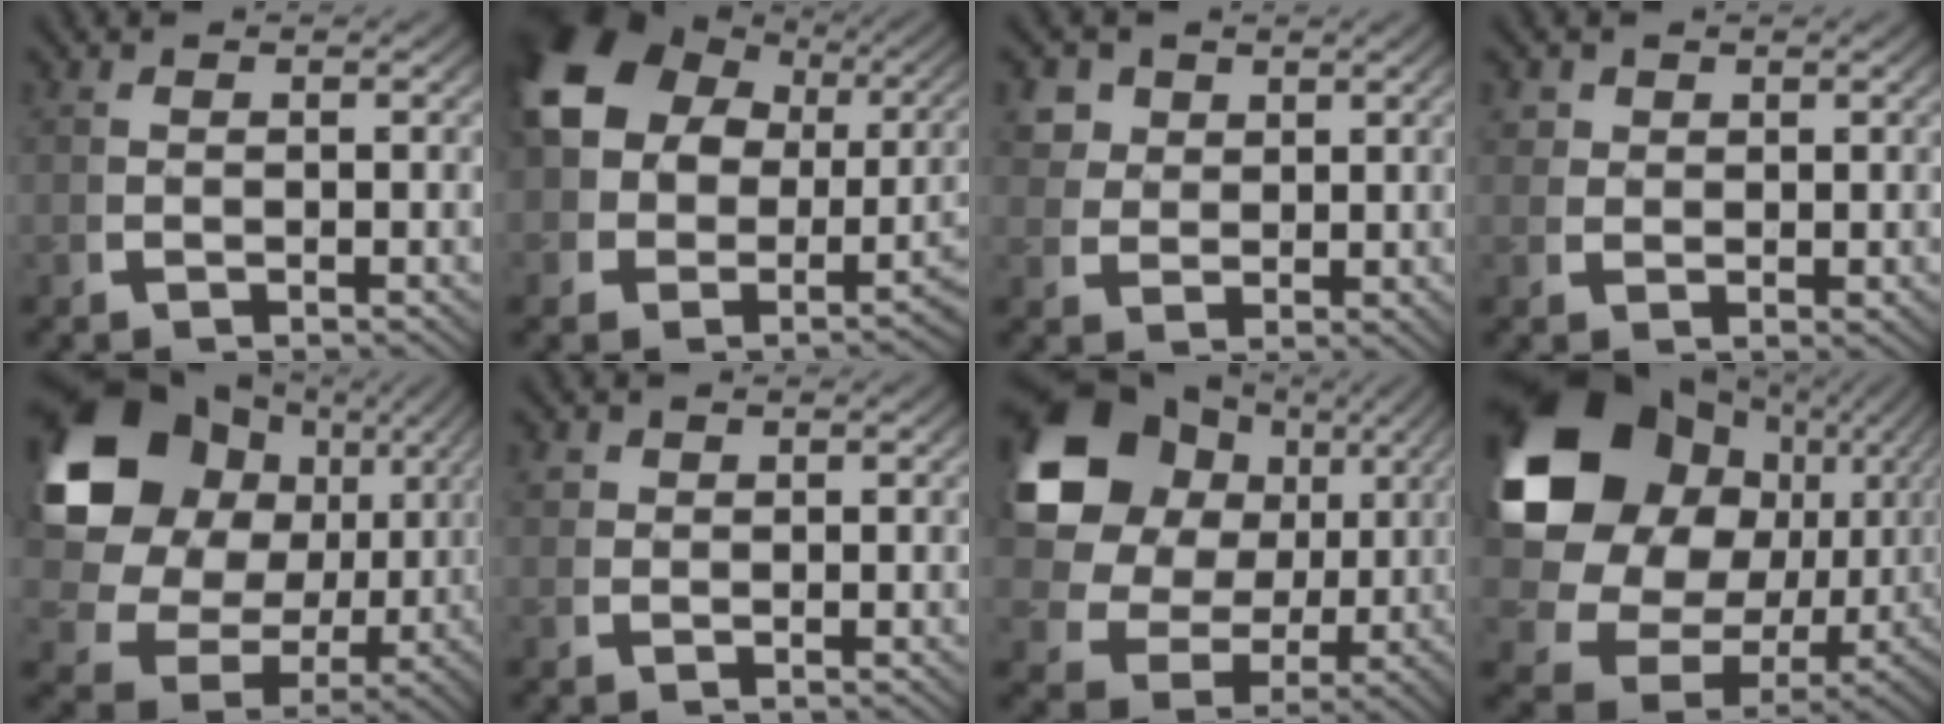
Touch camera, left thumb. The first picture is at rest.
{"total": 10.7, "force": [0.5, 8.6, 6.3], "torque": [-0.149, -0.025, 0.021]}
{"total": 4.8, "force": [2.1, 3.7, 2.2], "torque": [-0.035, -0.006, 0.041]}
{"total": 2.1, "force": [1.0, 1.6, 0.9], "torque": [-0.010, -0.008, 0.024]}
{"total": 17.4, "force": [1.7, 13.2, 11.2], "torque": [-0.253, -0.036, 0.047]}
{"total": 1.5, "force": [0.7, 1.3, 0.5], "torque": [-0.007, -0.005, 0.016]}
{"total": 14.3, "force": [2.3, 10.8, 9.0], "torque": [-0.209, -0.030, 0.054]}
{"total": 22.8, "force": [0.9, 17.1, 15.1], "torque": [-0.322, -0.048, 0.037]}